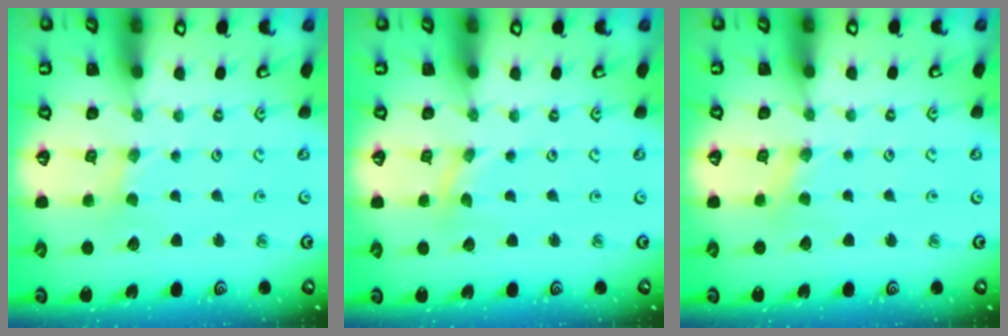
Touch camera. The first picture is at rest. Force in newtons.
{"total": 0.0}
{"total": 1.8, "press": 1.7, "slide": 0.5}